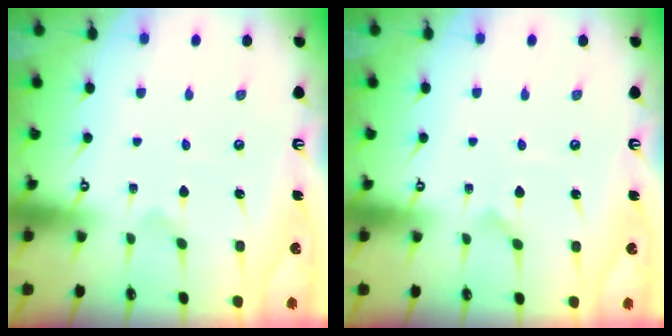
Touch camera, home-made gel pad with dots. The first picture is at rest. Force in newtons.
{"total": 0.0}